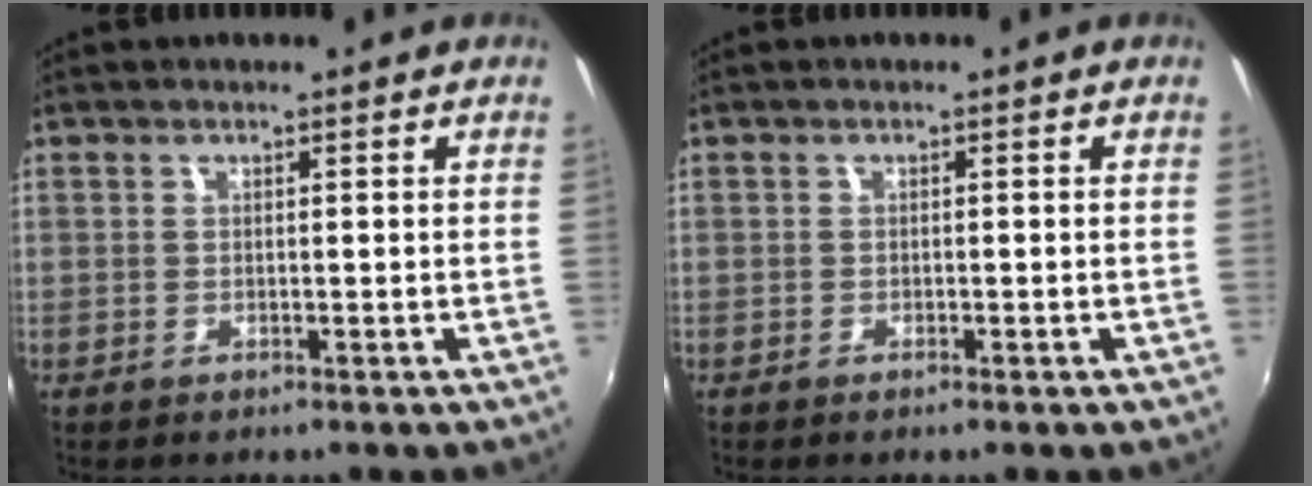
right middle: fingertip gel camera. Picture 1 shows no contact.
{"total": 0.5, "force": [-0.4, 0.1, 0.2], "torque": [-0.005, -0.002, -0.010]}